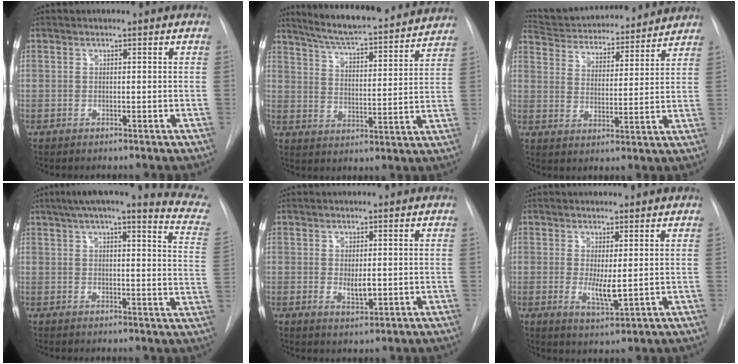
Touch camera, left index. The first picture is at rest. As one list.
[{"total": 21.5, "force": [19.6, 2.5, 8.4], "torque": [-0.131, -0.014, 0.267]}, {"total": 18.9, "force": [17.7, 4.1, 5.3], "torque": [-0.089, 0.017, 0.255]}, {"total": 19.3, "force": [15.9, 1.9, 10.6], "torque": [-0.138, -0.023, 0.177]}, {"total": 2.6, "force": [0.2, 1.0, 2.3], "torque": [-0.043, -0.008, 0.010]}, {"total": 3.8, "force": [0.5, 0.9, 3.6], "torque": [-0.065, -0.014, 0.016]}]